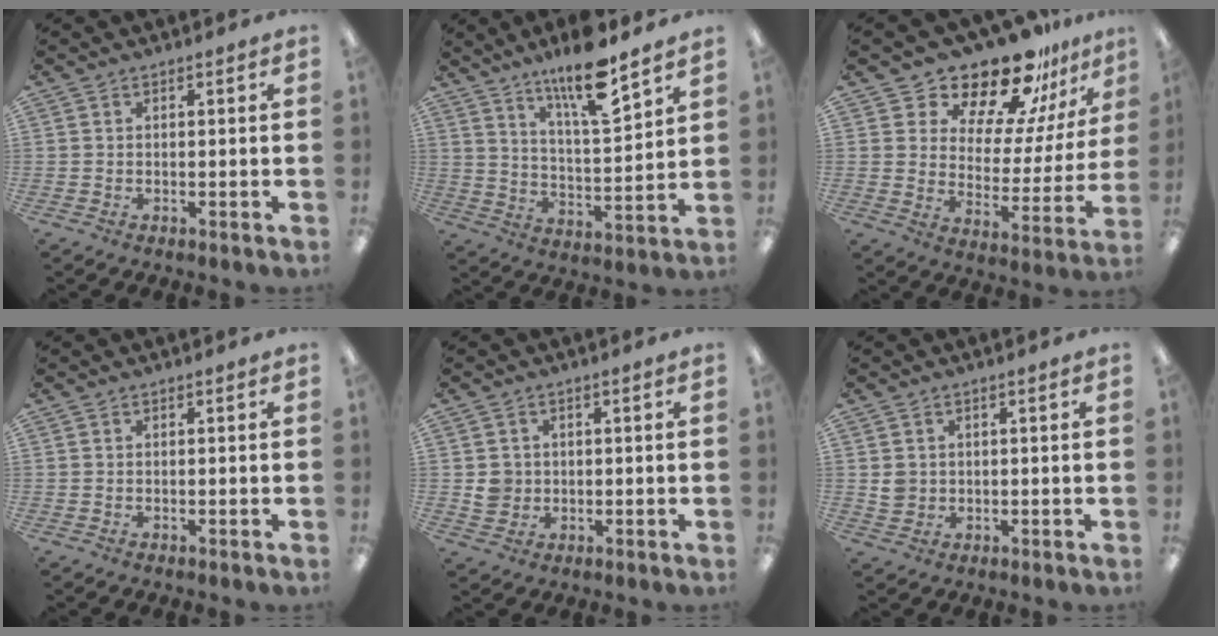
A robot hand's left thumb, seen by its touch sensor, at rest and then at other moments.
{"total": 14.2, "force": [10.9, 2.8, 8.6], "torque": [-0.147, -0.064, 0.181]}
{"total": 18.6, "force": [16.2, 6.6, 6.2], "torque": [-0.109, -0.135, 0.282]}
{"total": 0.0}
{"total": 3.9, "force": [0.3, 3.8, 0.8], "torque": [-0.004, 0.001, 0.004]}
{"total": 3.0, "force": [0.7, 2.7, 1.1], "torque": [-0.015, 0.001, 0.013]}